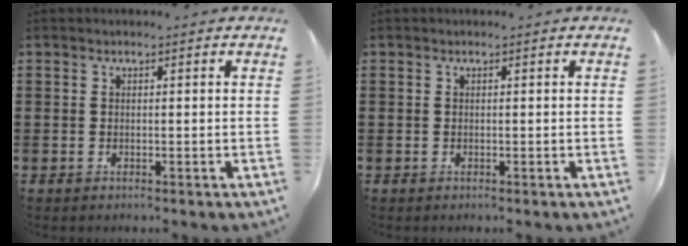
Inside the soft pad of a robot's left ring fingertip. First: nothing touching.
{"total": 0.0}